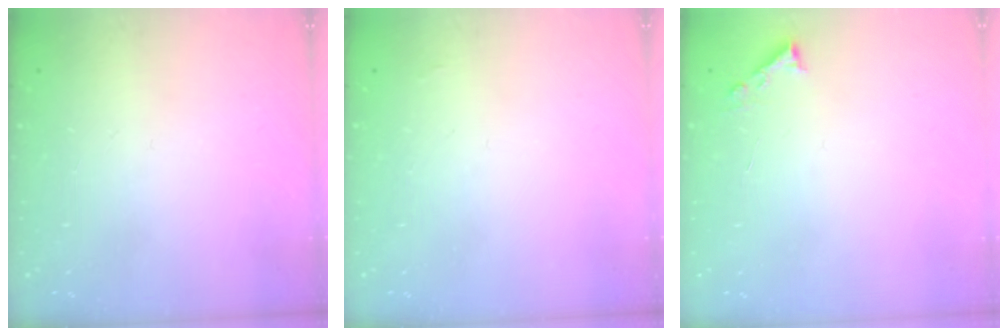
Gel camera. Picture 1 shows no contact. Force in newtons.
{"total": 1.3, "press": 1.3, "slide": 0.2}
{"total": 3.6, "press": 3.6, "slide": 0.5}